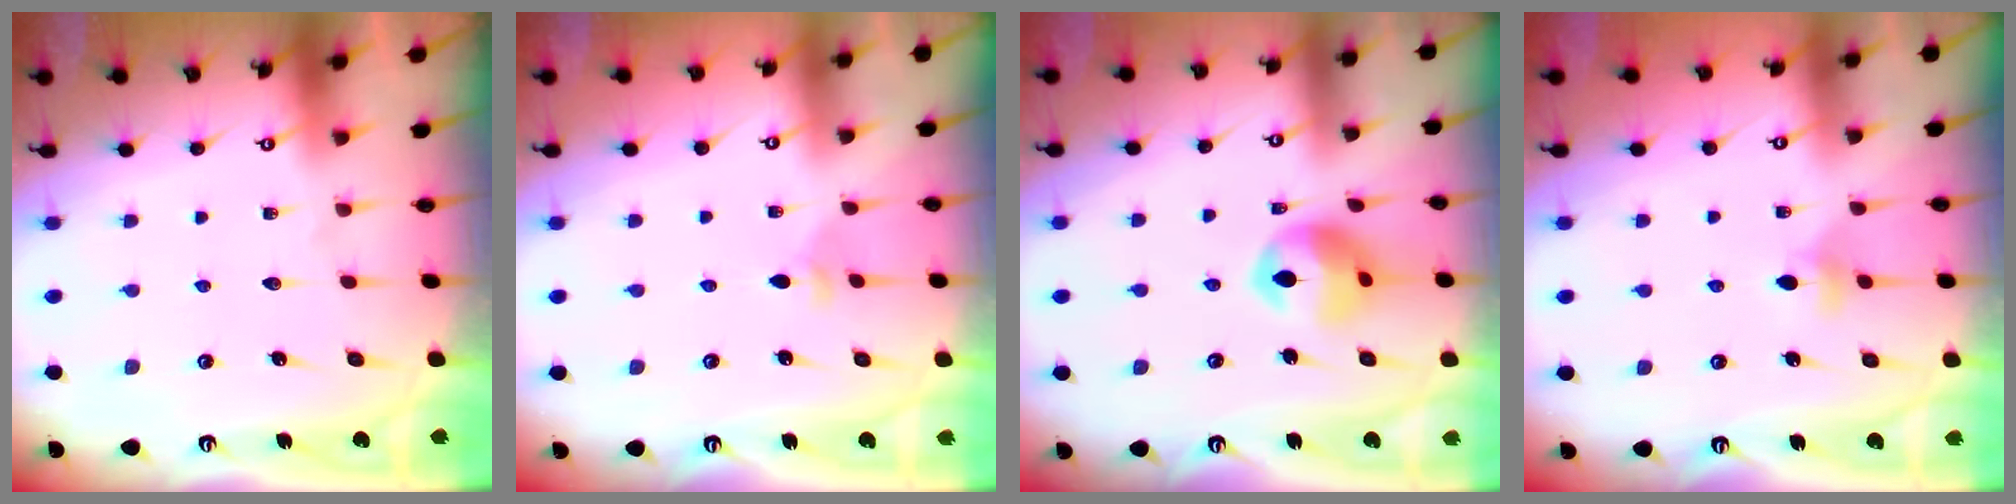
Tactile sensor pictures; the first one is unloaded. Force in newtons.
{"total": 2.5, "press": 2.4, "slide": 0.6}
{"total": 12.0, "press": 11.8, "slide": 1.6}
{"total": 3.7, "press": 3.6, "slide": 0.5}